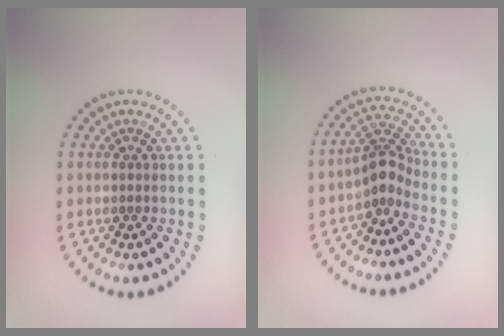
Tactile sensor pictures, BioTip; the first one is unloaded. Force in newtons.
{"total": 2.9, "press": 2.1, "slide": 2.0}